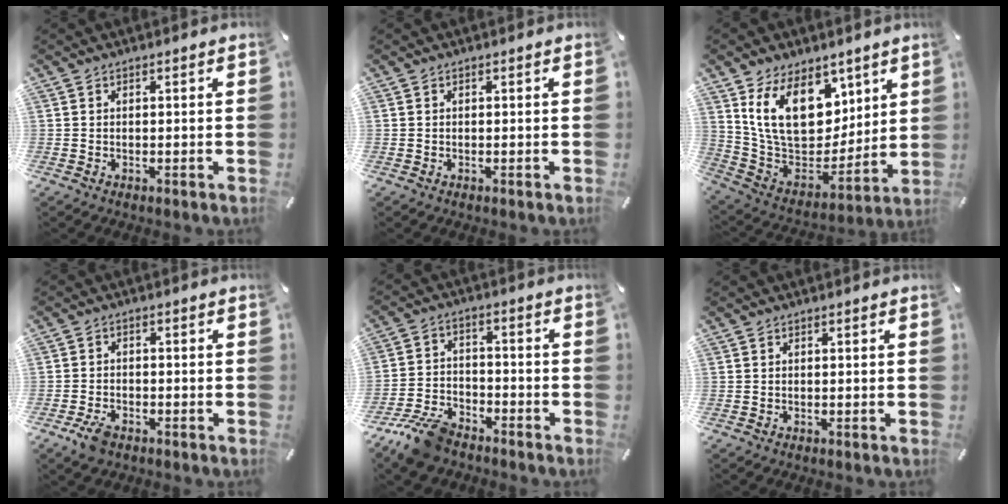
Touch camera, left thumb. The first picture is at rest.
{"total": 0.0}
{"total": 19.1, "force": [8.2, 13.0, 11.4], "torque": [-0.214, -0.051, 0.152]}
{"total": 4.3, "force": [-2.8, 2.4, 2.3], "torque": [-0.061, 0.008, -0.057]}
{"total": 10.5, "force": [-8.3, 4.7, 4.4], "torque": [-0.082, 0.044, -0.156]}
{"total": 0.0}